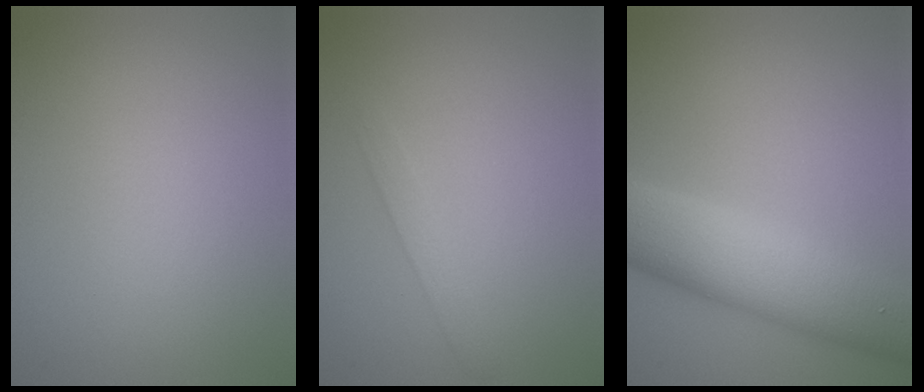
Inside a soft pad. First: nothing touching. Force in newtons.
{"total": 1.3, "press": 1.3, "slide": 0.1}
{"total": 8.7, "press": 8.7, "slide": 0.1}